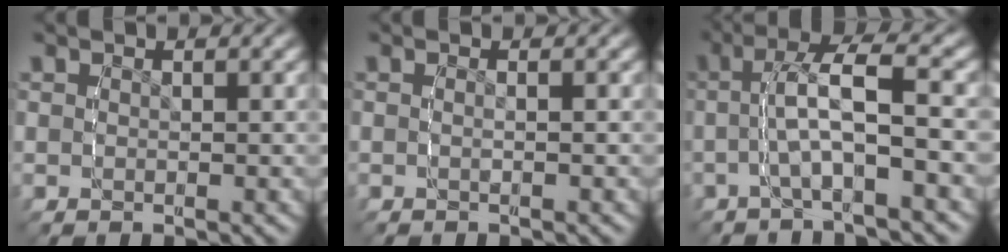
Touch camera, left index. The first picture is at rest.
{"total": 0.8, "force": [-0.6, 0.0, 0.5], "torque": [-0.014, -0.001, -0.013]}
{"total": 4.3, "force": [-1.0, 1.1, 4.1], "torque": [-0.080, 0.015, -0.025]}